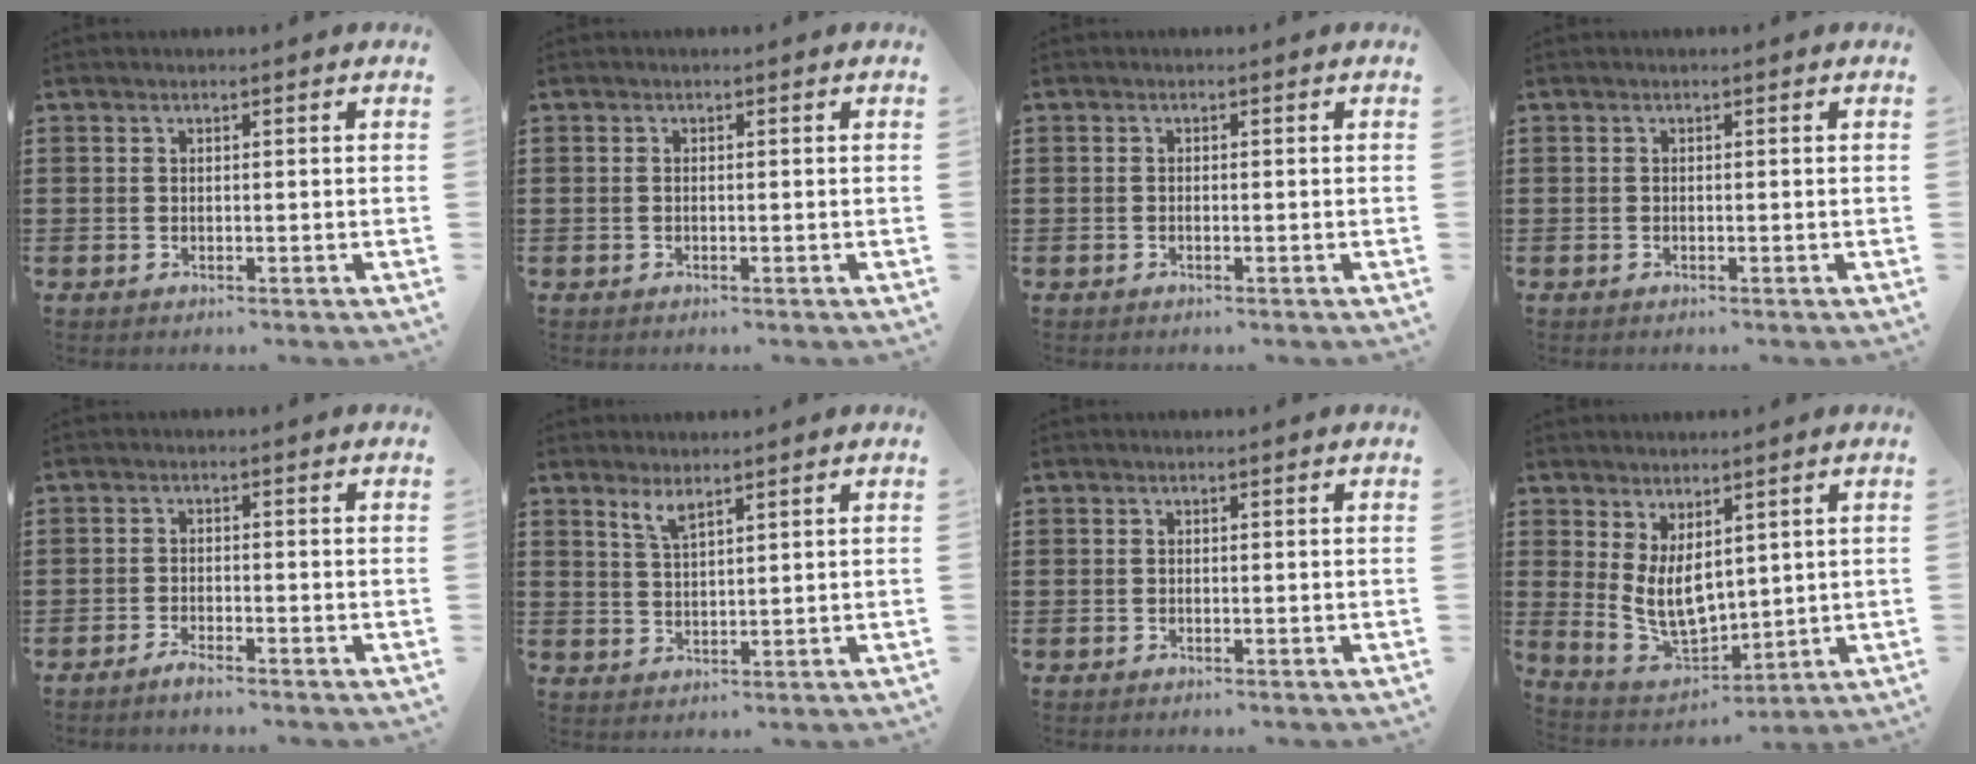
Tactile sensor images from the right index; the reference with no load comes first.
{"total": 0.0}
{"total": 0.0}
{"total": 0.0}
{"total": 1.7, "force": [-1.6, 0.0, 0.5], "torque": [-0.010, 0.001, -0.030]}
{"total": 2.9, "force": [2.3, 0.6, 1.7], "torque": [-0.039, 0.002, 0.041]}
{"total": 0.0}
{"total": 6.7, "force": [2.2, 4.0, 4.9], "torque": [-0.113, -0.015, 0.040]}